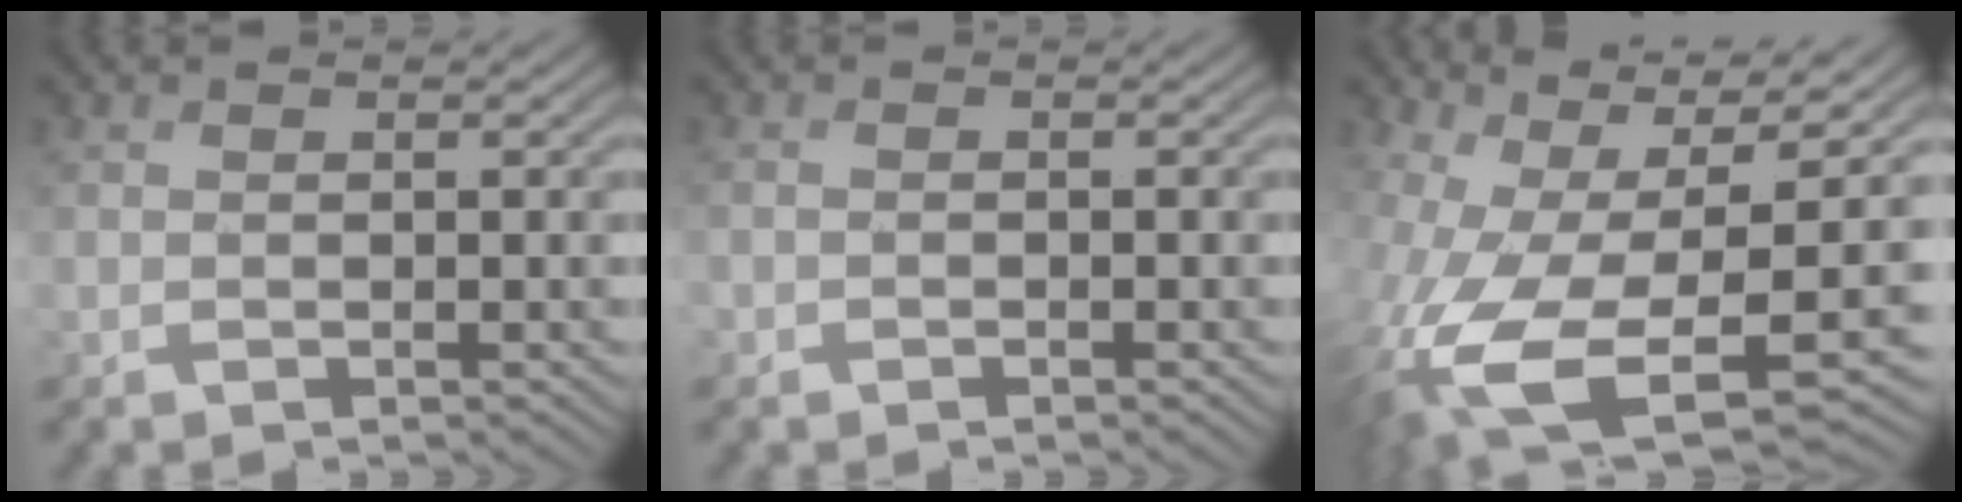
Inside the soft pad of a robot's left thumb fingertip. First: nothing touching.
{"total": 0.6, "force": [-0.5, 0.4, 0.1], "torque": [-0.001, -0.001, -0.010]}
{"total": 18.1, "force": [-4.4, 9.0, 15.1], "torque": [-0.341, -0.058, -0.052]}